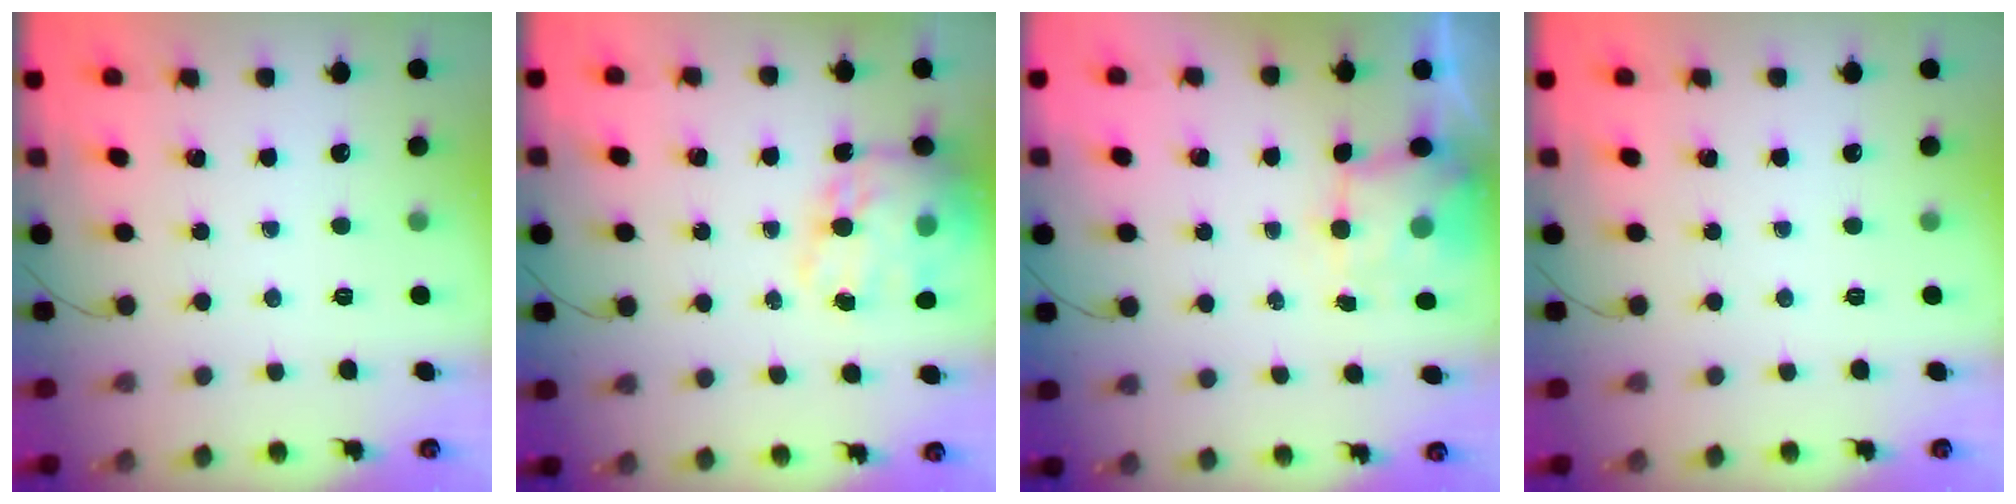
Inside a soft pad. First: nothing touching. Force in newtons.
{"total": 19.3, "press": 18.8, "slide": 4.4}
{"total": 3.1, "press": 3.0, "slide": 0.7}
{"total": 0.0}